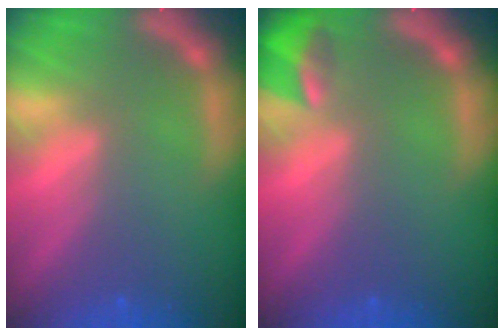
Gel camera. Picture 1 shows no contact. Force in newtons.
{"total": 2.9}